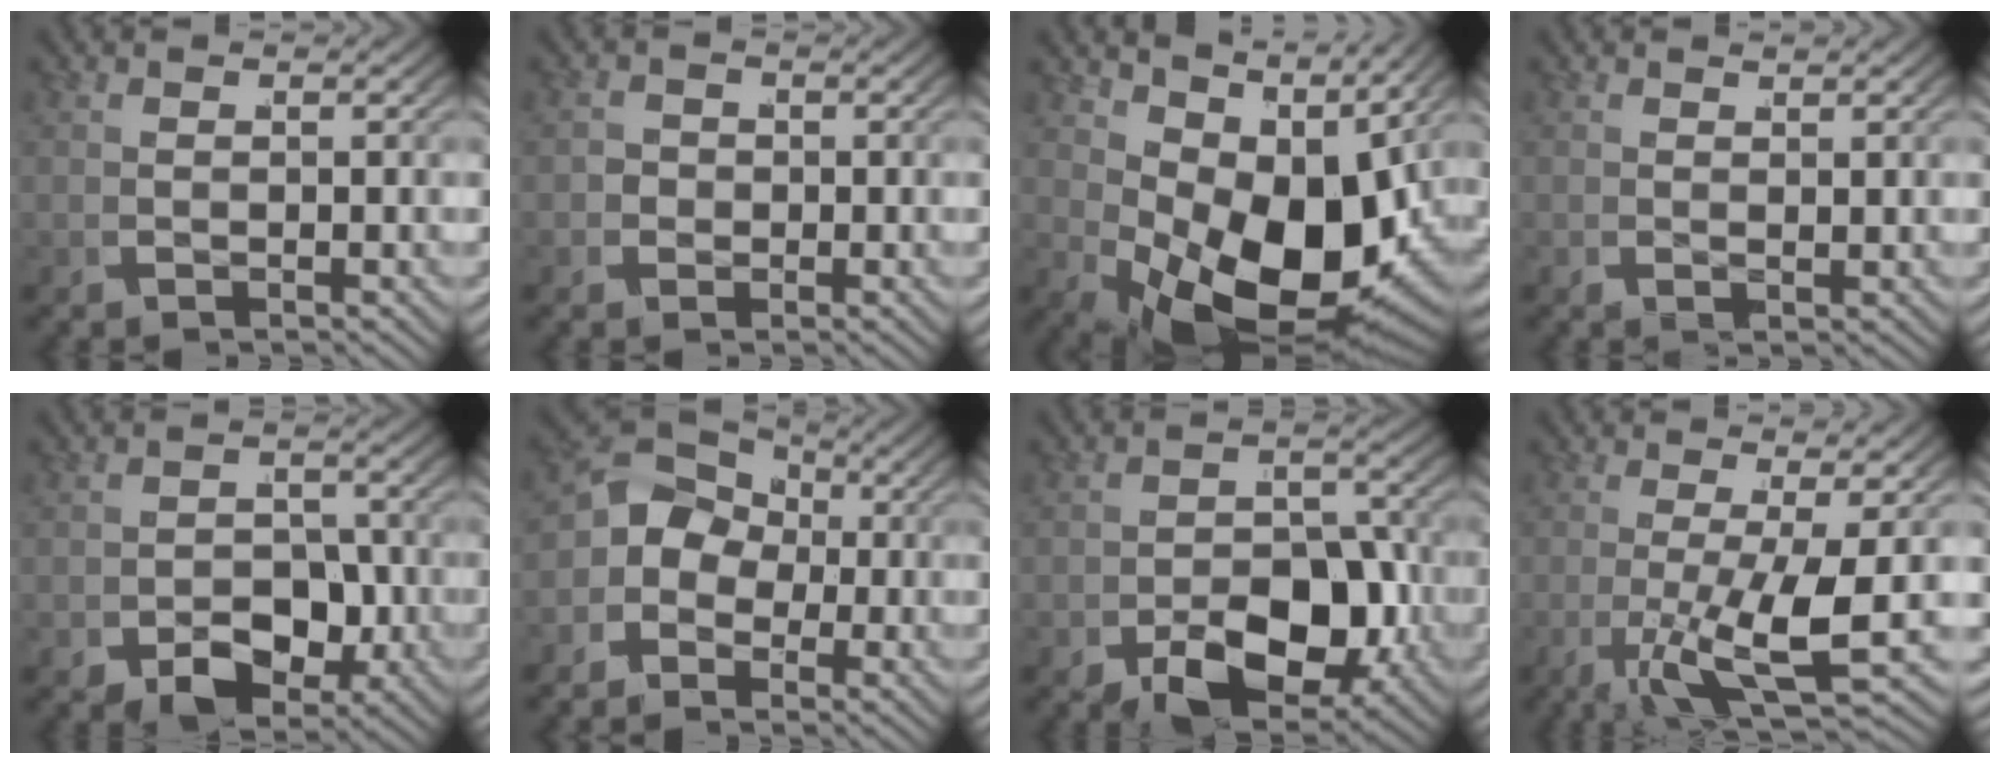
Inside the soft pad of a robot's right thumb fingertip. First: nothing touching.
{"total": 1.8, "force": [-0.7, 1.6, 0.2], "torque": [-0.016, -0.010, -0.014]}
{"total": 15.2, "force": [-0.8, 9.0, 12.3], "torque": [-0.210, -0.047, 0.014]}
{"total": 0.9, "force": [0.9, -0.3, 0.0], "torque": [0.001, 0.001, 0.017]}
{"total": 5.0, "force": [-2.2, 3.4, 2.9], "torque": [-0.053, -0.023, -0.032]}
{"total": 6.5, "force": [-0.5, 5.6, 3.3], "torque": [-0.076, -0.003, -0.022]}
{"total": 7.7, "force": [-2.8, 4.7, 5.4], "torque": [-0.097, -0.027, -0.040]}
{"total": 6.8, "force": [-1.4, 2.1, 6.3], "torque": [-0.131, -0.019, -0.023]}